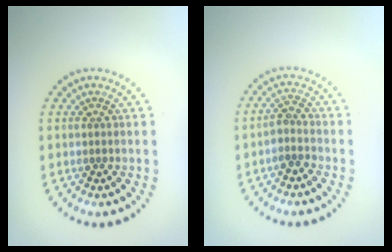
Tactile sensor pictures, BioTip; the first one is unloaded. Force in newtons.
{"total": 1.9, "press": 1.5, "slide": 1.2}